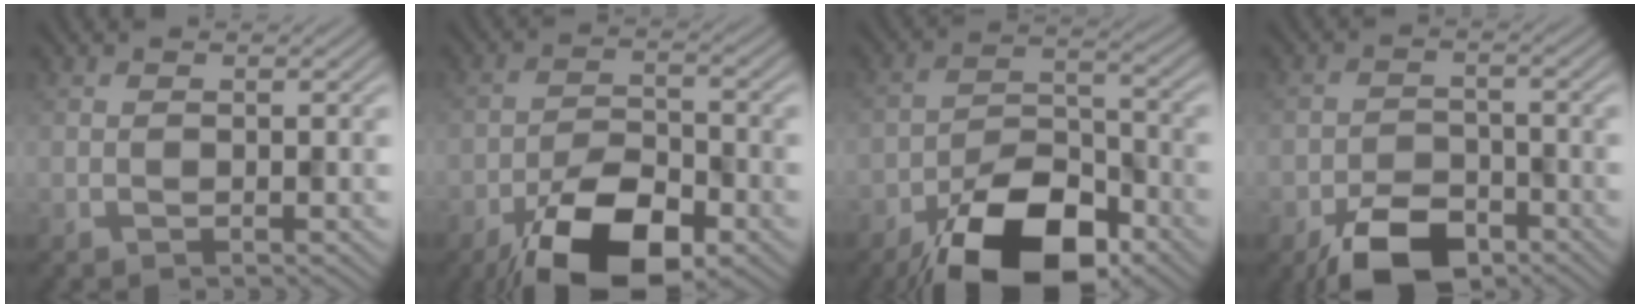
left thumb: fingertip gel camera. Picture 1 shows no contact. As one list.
[{"total": 11.7, "force": [-7.1, 4.8, 7.9], "torque": [-0.141, -0.007, -0.134]}, {"total": 13.8, "force": [-8.9, 6.1, 8.6], "torque": [-0.152, -0.007, -0.167]}, {"total": 7.1, "force": [-4.7, 3.6, 3.9], "torque": [-0.064, -0.003, -0.092]}]